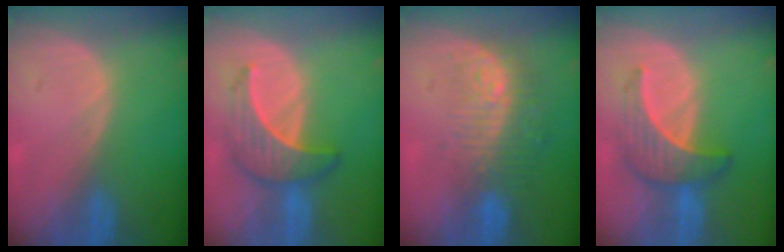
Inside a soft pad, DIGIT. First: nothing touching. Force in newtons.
{"total": 6.6, "press": 6.5, "slide": 1.0}
{"total": 9.9, "press": 8.3, "slide": 5.3}
{"total": 6.5, "press": 6.3, "slide": 1.4}